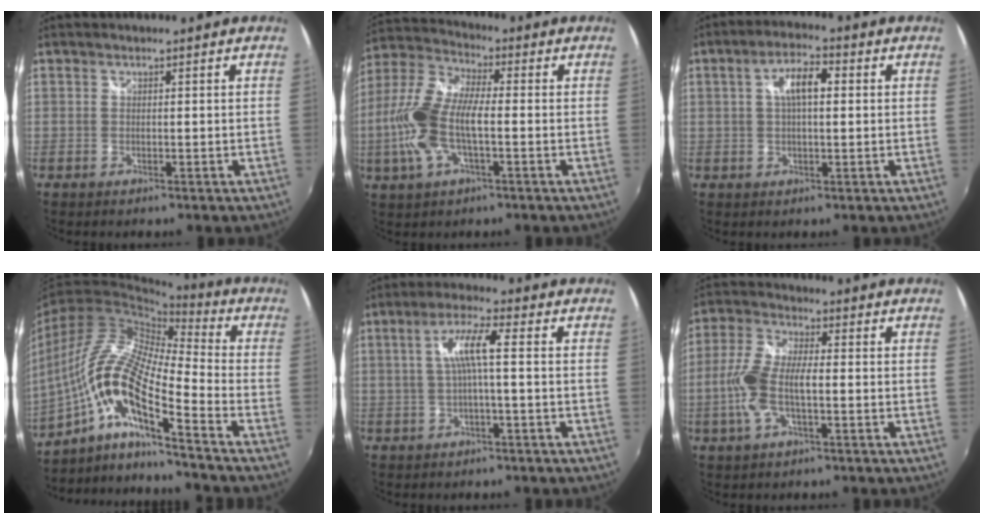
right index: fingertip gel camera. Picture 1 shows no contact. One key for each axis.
{"total": 13.6, "fx": -2.2, "fy": 5.4, "fz": 12.2, "tx": -0.268, "ty": 0.009, "tz": -0.047}
{"total": 6.2, "fx": 1.2, "fy": 2.5, "fz": 5.6, "tx": -0.101, "ty": 0.016, "tz": 0.020}
{"total": 17.4, "fx": -7.5, "fy": 2.7, "fz": 15.5, "tx": -0.267, "ty": -0.019, "tz": -0.166}
{"total": 6.0, "fx": -0.1, "fy": 0.3, "fz": 6.0, "tx": -0.119, "ty": 0.009, "tz": 0.003}
{"total": 9.6, "fx": -1.7, "fy": 3.4, "fz": 8.8, "tx": -0.194, "ty": 0.008, "tz": -0.035}